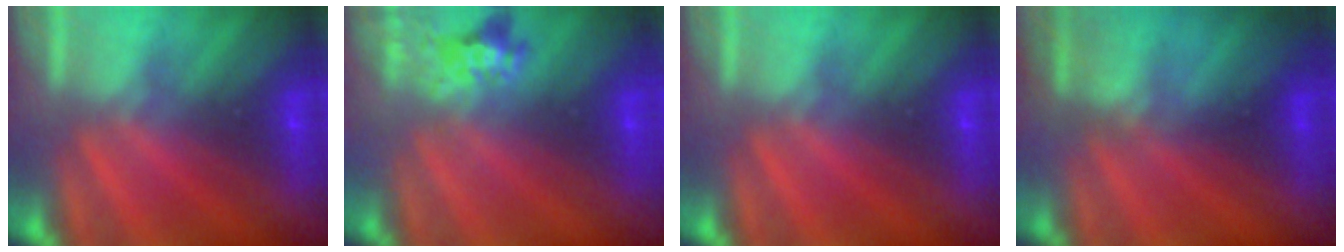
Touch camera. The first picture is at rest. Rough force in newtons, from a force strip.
{"total": 2.4}
{"total": 0.0}
{"total": 2.8}